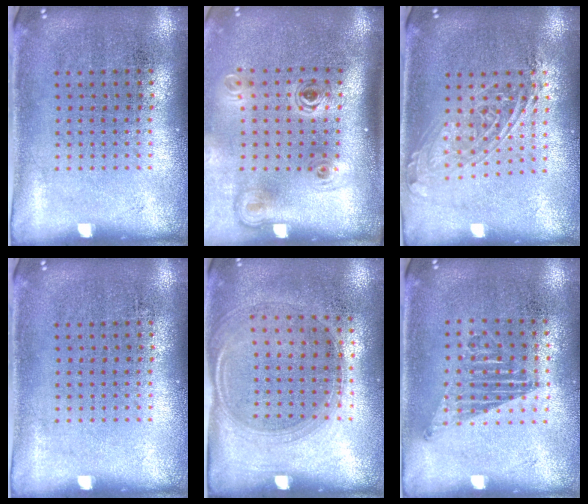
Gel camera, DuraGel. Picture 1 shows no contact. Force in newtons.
{"total": 2.1, "press": 1.4, "slide": 1.6}
{"total": 1.7, "press": 1.4, "slide": 0.9}
{"total": 0.0}
{"total": 1.4, "press": 1.2, "slide": 0.6}
{"total": 1.2, "press": 1.0, "slide": 0.7}